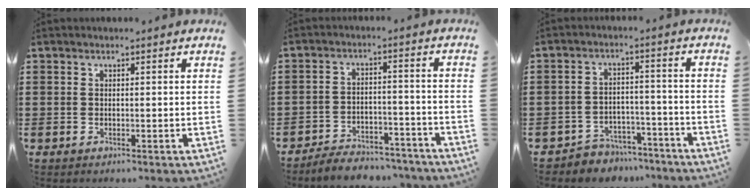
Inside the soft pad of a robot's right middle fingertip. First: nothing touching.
{"total": 4.9, "force": [-4.8, 0.8, 0.2], "torque": [-0.004, 0.011, -0.099]}
{"total": 4.8, "force": [-4.6, 1.1, 0.0], "torque": [-0.005, 0.012, -0.097]}